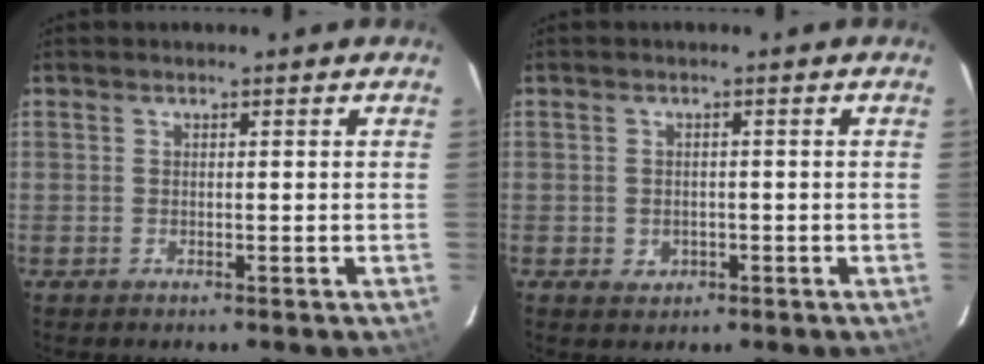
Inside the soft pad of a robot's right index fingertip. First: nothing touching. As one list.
[{"total": 2.3, "force": [-0.7, 2.1, 0.7], "torque": [-0.014, 0.001, -0.003]}]